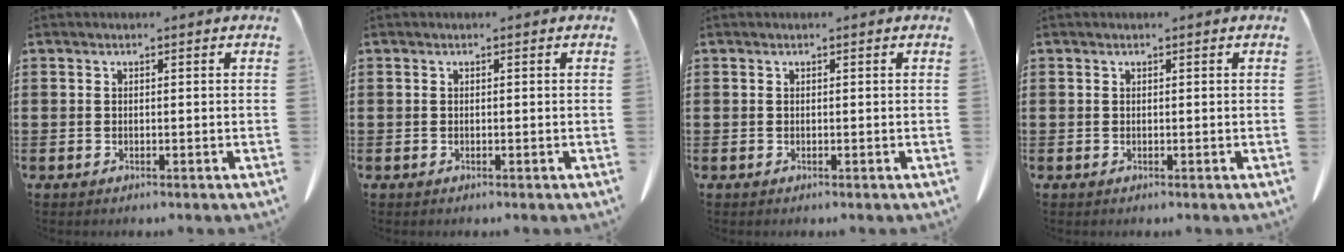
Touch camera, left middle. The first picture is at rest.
{"total": 0.0}
{"total": 0.0}
{"total": 0.0}